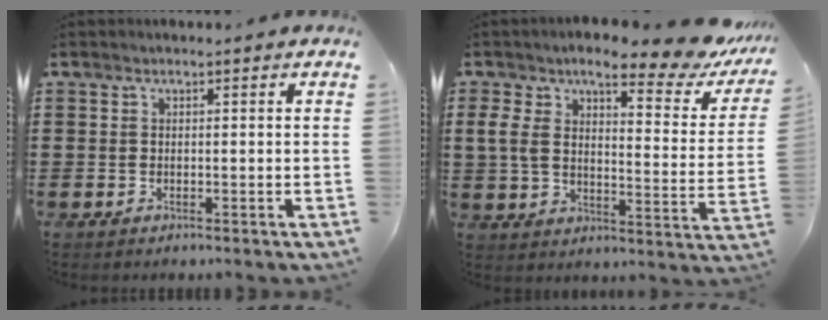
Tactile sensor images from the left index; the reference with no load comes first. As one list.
[{"total": 10.6, "force": [7.5, 2.7, 7.0], "torque": [-0.139, -0.035, 0.123]}]